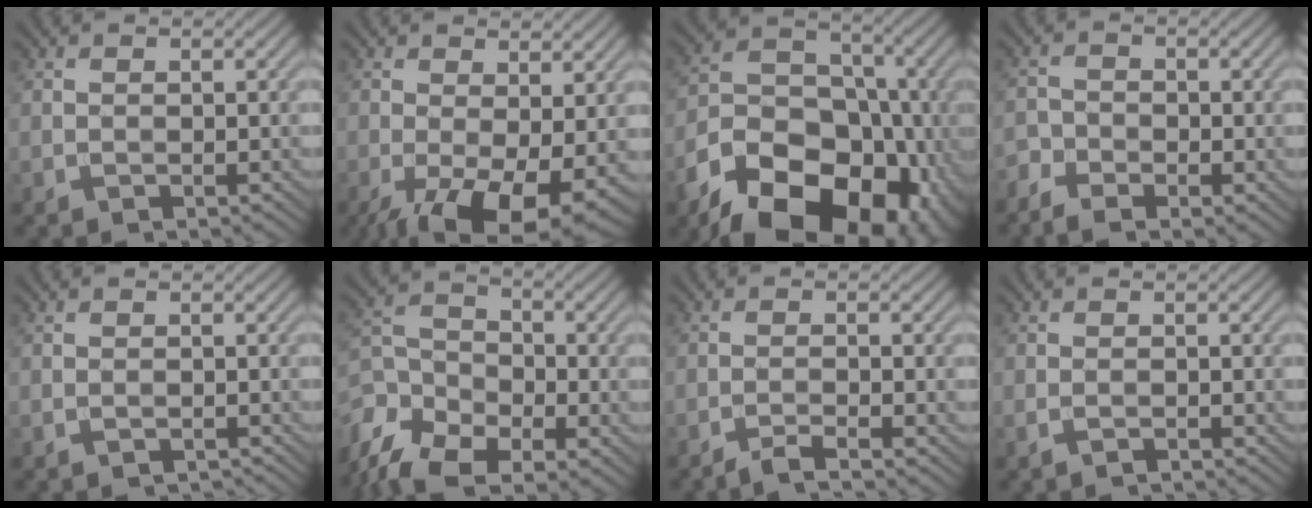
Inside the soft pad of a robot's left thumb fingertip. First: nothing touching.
{"total": 11.3, "force": [-3.8, 5.1, 9.3], "torque": [-0.166, -0.022, -0.055]}
{"total": 19.8, "force": [-10.8, 12.7, 10.7], "torque": [-0.179, -0.034, -0.176]}
{"total": 3.7, "force": [-2.7, 1.9, 1.8], "torque": [-0.038, -0.006, -0.059]}
{"total": 0.7, "force": [-0.5, 0.3, 0.3], "torque": [-0.005, -0.003, -0.008]}
{"total": 12.7, "force": [-8.5, 7.0, 6.4], "torque": [-0.154, -0.036, -0.152]}
{"total": 2.1, "force": [-1.6, 0.1, 1.3], "torque": [-0.019, 0.005, -0.040]}
{"total": 0.9, "force": [-0.7, 0.3, 0.5], "torque": [-0.011, -0.001, -0.013]}